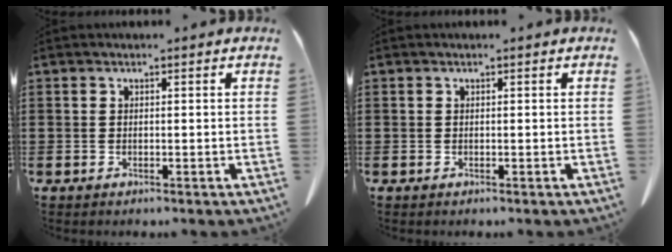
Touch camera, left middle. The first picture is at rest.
{"total": 0.0}